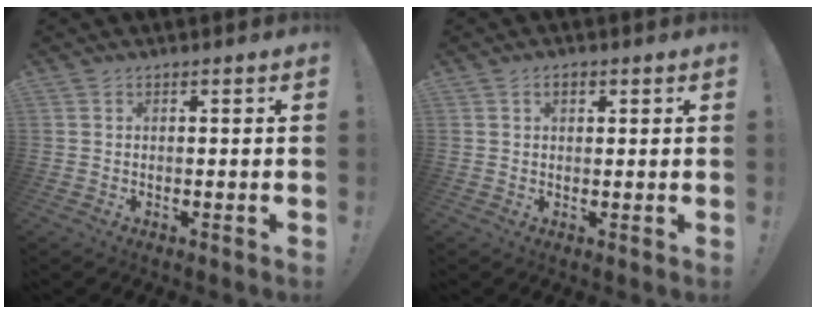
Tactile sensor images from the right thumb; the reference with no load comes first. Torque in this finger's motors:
{"motor_torque": [0.18, 0.93, 0.10, -0.11, 0.00]}